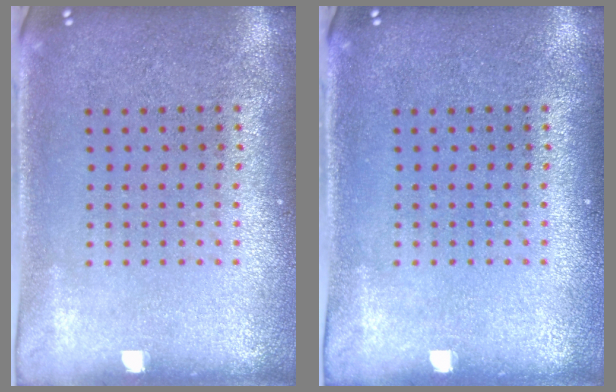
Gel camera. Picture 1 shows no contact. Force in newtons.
{"total": 0.0}